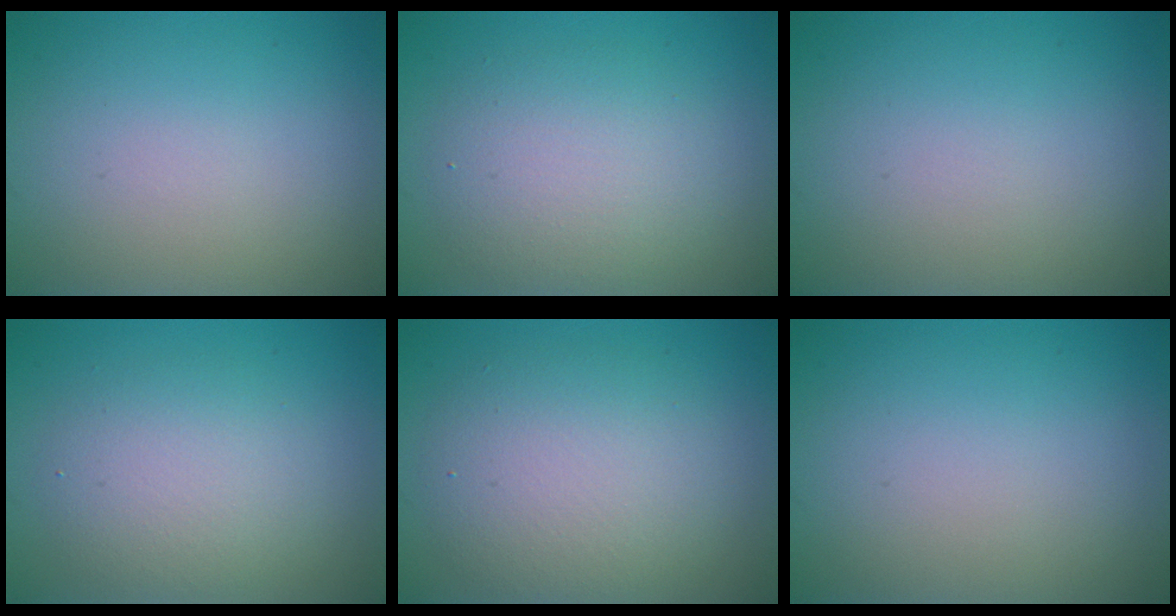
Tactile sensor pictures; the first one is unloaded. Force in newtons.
{"total": 4.6, "press": 4.6, "slide": 0.4}
{"total": 0.0}
{"total": 4.0, "press": 4.0, "slide": 0.5}
{"total": 5.7, "press": 5.7, "slide": 0.6}
{"total": 0.0}